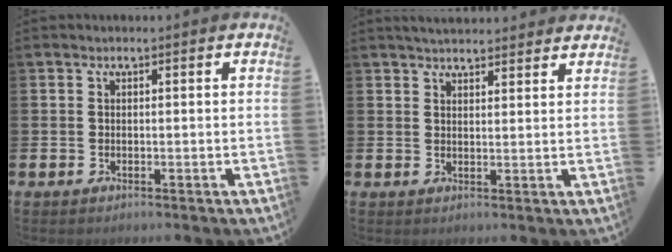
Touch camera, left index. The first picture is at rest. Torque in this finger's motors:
{"motor_torque": [0.92, -1.22, 0.48, 0.05]}